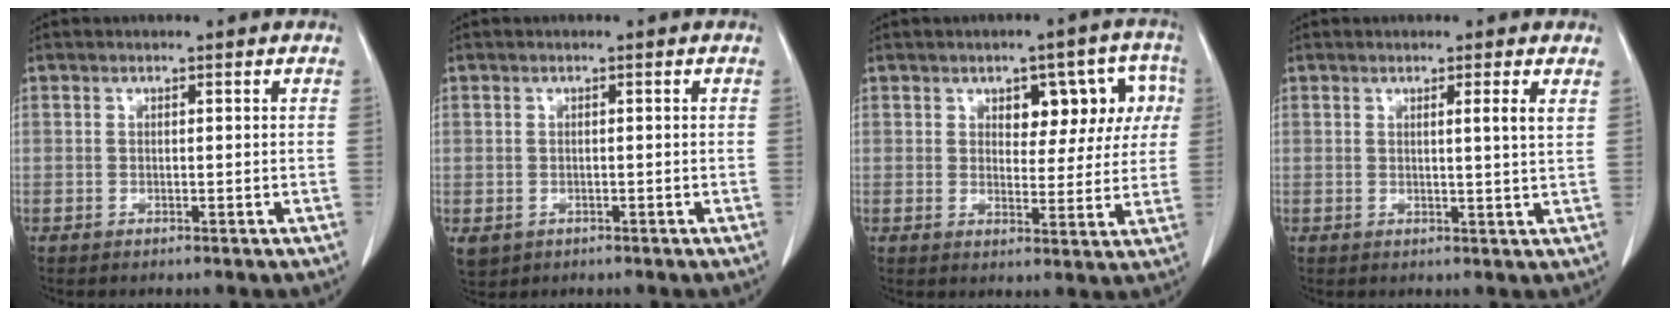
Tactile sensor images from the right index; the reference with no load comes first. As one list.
[{"total": 5.3, "force": [-1.8, 4.7, 1.9], "torque": [-0.056, 0.000, -0.015]}, {"total": 10.6, "force": [3.2, 5.9, 8.3], "torque": [-0.099, 0.041, 0.049]}, {"total": 3.0, "force": [1.3, -0.1, 2.7], "torque": [-0.046, 0.000, 0.019]}]